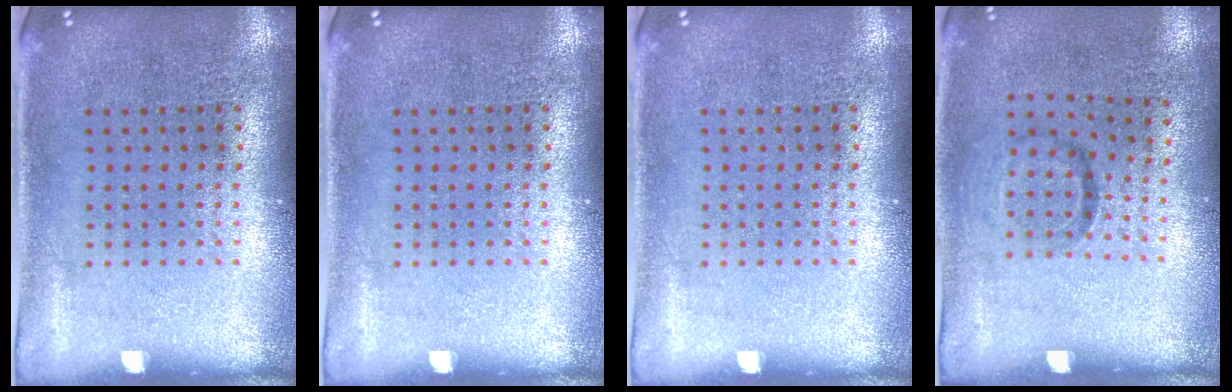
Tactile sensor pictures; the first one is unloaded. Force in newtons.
{"total": 0.0}
{"total": 0.0}
{"total": 1.0, "press": 0.6, "slide": 0.8}